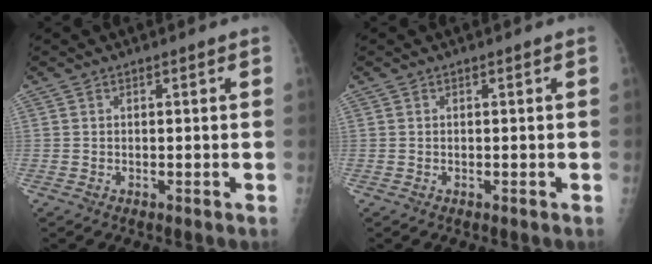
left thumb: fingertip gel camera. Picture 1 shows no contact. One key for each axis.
{"total": 0.0}